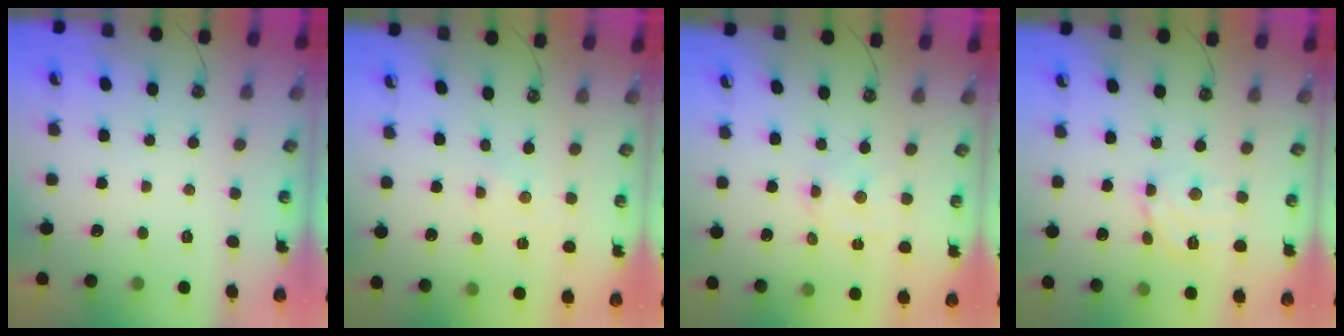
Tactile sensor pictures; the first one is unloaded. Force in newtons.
{"total": 0.0}
{"total": 3.8, "press": 3.7, "slide": 0.5}
{"total": 10.6, "press": 10.5, "slide": 1.3}